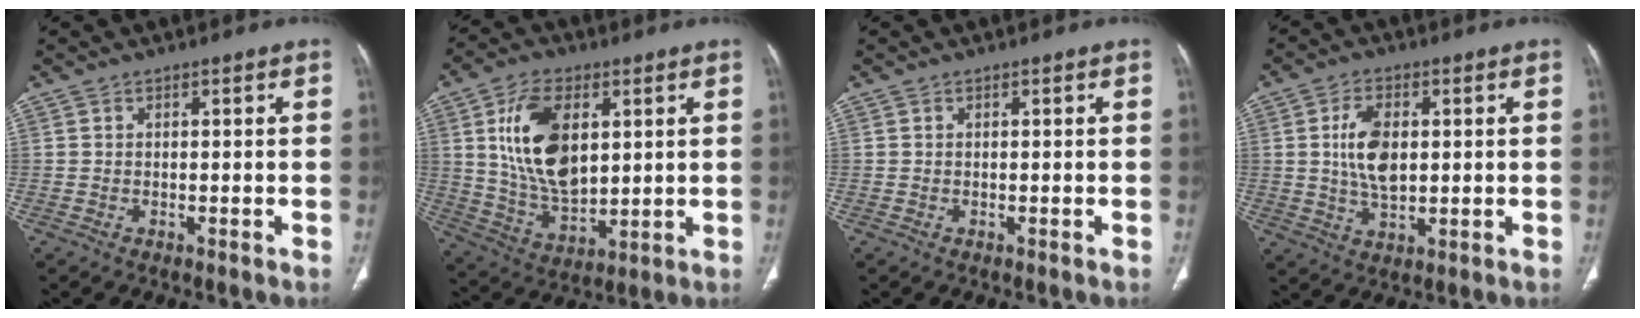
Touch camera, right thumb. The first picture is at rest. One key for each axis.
{"total": 16.4, "fx": 4.3, "fy": 9.5, "fz": 12.7, "tx": -0.214, "ty": -0.019, "tz": 0.090}
{"total": 0.0}
{"total": 8.5, "fx": 1.2, "fy": 4.9, "fz": 6.9, "tx": -0.122, "ty": -0.004, "tz": 0.026}